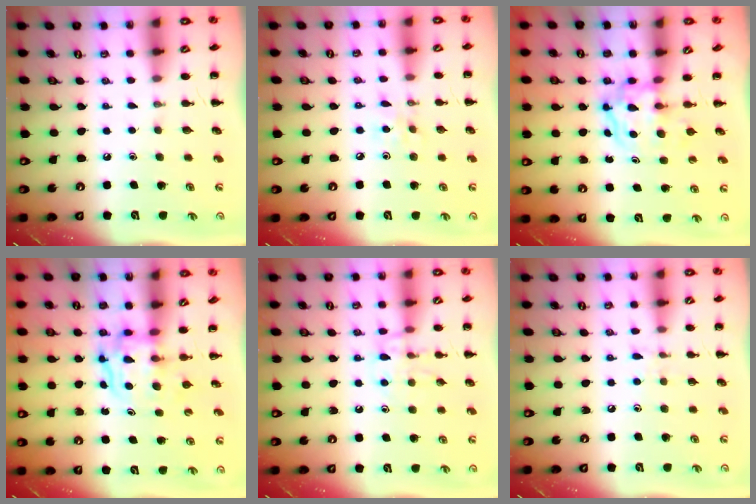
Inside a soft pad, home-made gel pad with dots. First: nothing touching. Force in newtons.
{"total": 3.6, "press": 3.4, "slide": 1.2}
{"total": 3.9, "press": 3.8, "slide": 0.5}
{"total": 3.6, "press": 3.5, "slide": 0.3}
{"total": 9.6, "press": 9.6, "slide": 0.7}
{"total": 5.7, "press": 5.3, "slide": 2.2}